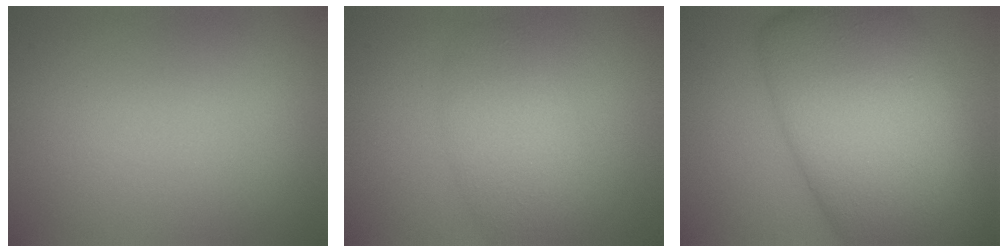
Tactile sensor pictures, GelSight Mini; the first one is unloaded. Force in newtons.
{"total": 2.4, "press": 2.4, "slide": 0.3}
{"total": 14.6, "press": 14.6, "slide": 0.6}